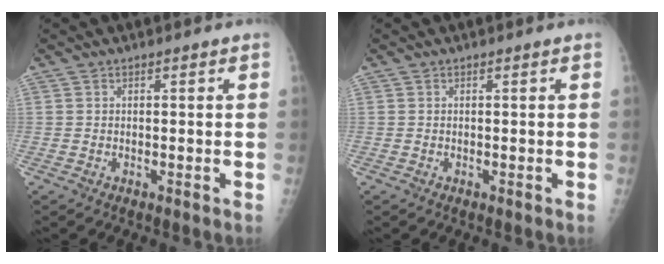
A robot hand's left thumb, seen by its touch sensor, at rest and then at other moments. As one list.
[{"total": 0.0}]